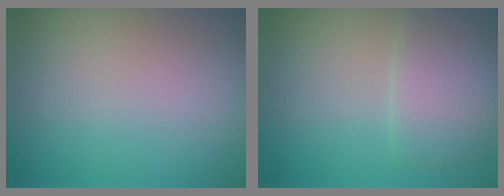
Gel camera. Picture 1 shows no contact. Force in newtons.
{"total": 3.6, "press": 3.6, "slide": 0.2}